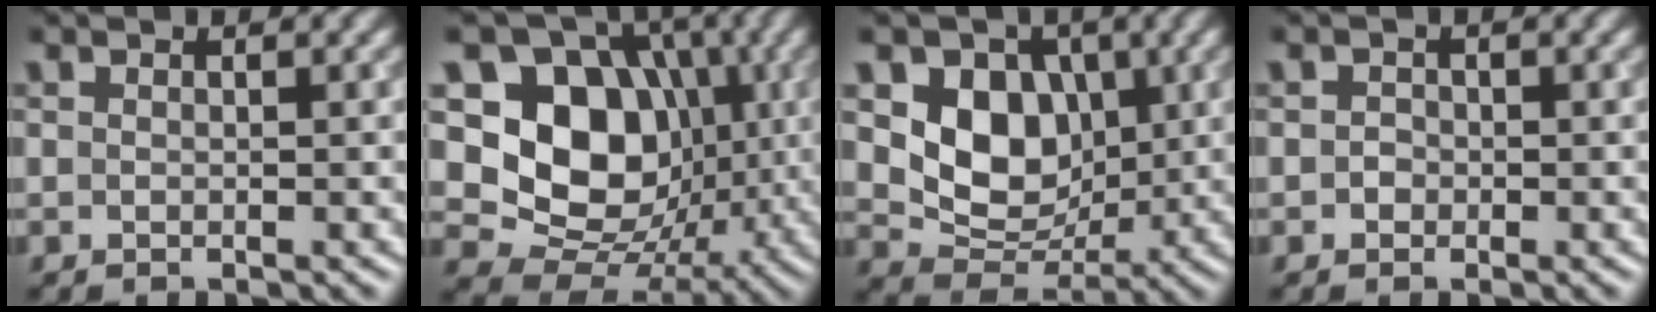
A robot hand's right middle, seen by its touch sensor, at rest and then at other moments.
{"total": 11.9, "force": [1.0, 9.4, 7.2], "torque": [-0.107, -0.007, 0.005]}
{"total": 7.3, "force": [1.5, 5.7, 4.3], "torque": [-0.071, -0.011, 0.022]}
{"total": 0.9, "force": [-0.2, 0.8, 0.3], "torque": [0.000, -0.002, -0.006]}